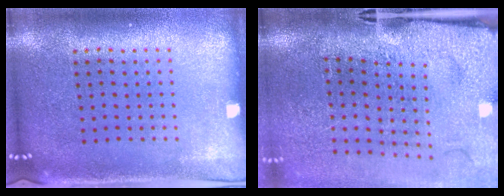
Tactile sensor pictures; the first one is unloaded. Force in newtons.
{"total": 4.4, "press": 3.4, "slide": 2.7}